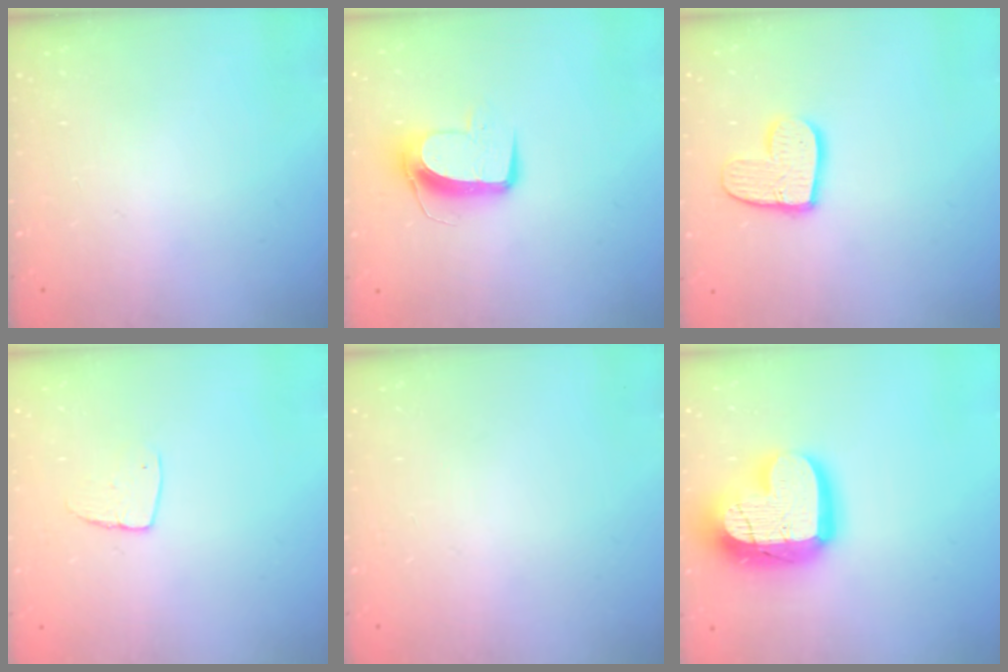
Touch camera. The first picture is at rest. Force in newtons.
{"total": 9.8, "press": 9.8, "slide": 1.0}
{"total": 11.5, "press": 11.4, "slide": 0.9}
{"total": 6.0, "press": 6.0, "slide": 0.3}
{"total": 0.0}
{"total": 21.4, "press": 21.3, "slide": 1.7}